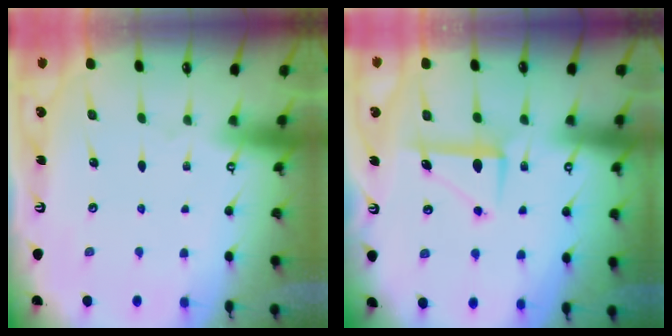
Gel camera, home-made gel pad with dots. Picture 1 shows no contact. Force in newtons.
{"total": 7.8, "press": 7.8, "slide": 0.8}